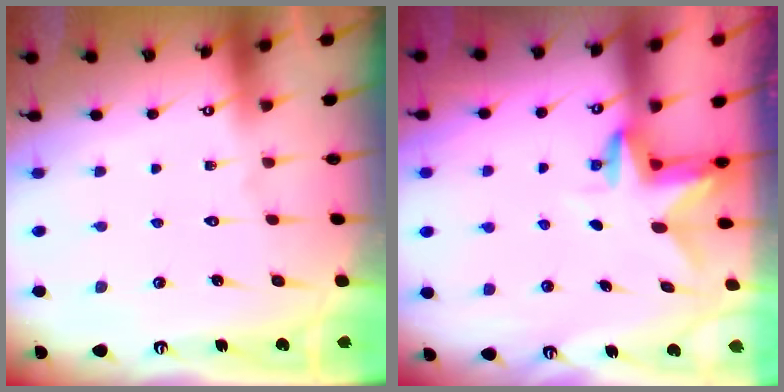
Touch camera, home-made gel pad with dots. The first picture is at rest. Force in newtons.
{"total": 3.0, "press": 3.0, "slide": 0.3}